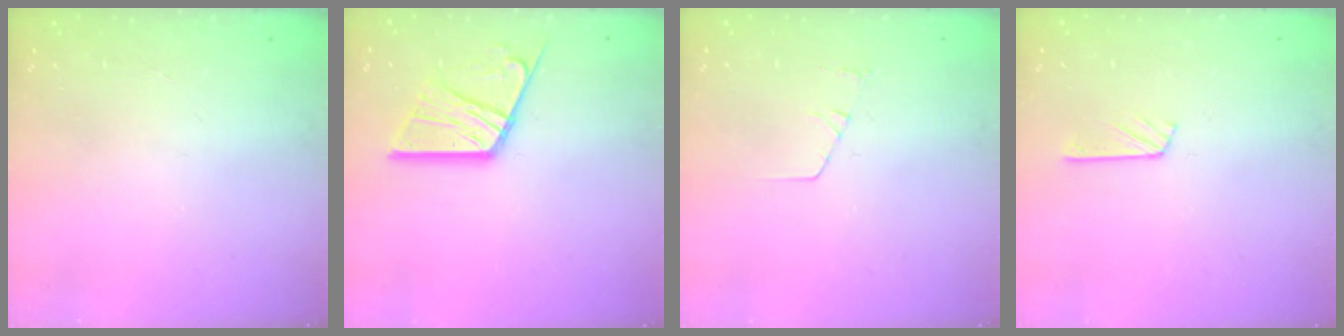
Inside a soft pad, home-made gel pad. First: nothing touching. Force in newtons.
{"total": 14.7, "press": 14.6, "slide": 1.6}
{"total": 3.4, "press": 3.4, "slide": 0.2}
{"total": 3.0, "press": 3.0, "slide": 0.3}